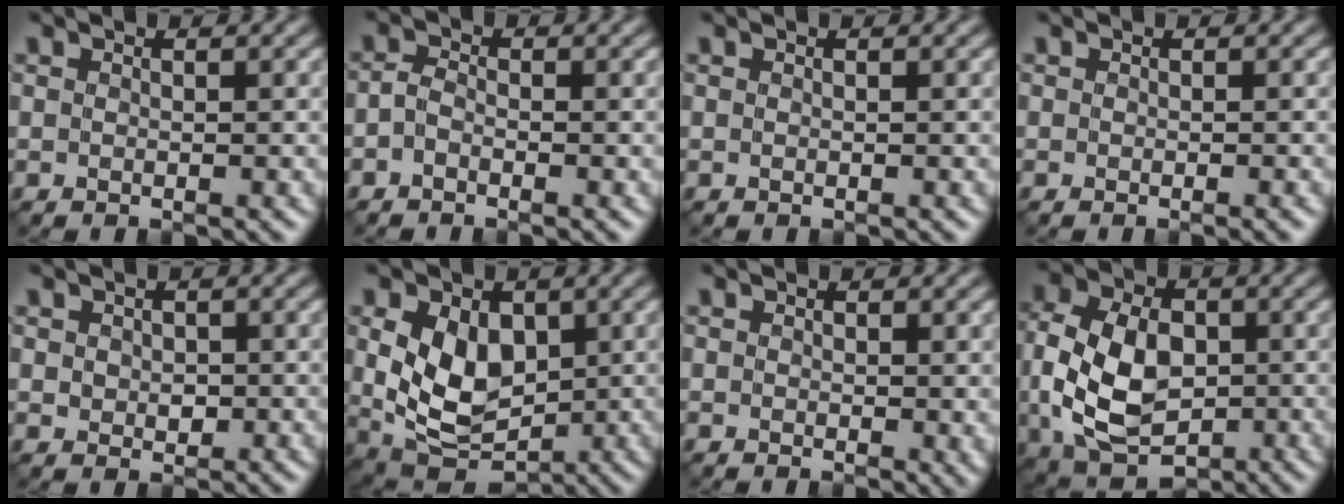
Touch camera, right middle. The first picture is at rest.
{"total": 1.3, "force": [-0.8, 0.6, 0.8], "torque": [-0.020, -0.001, -0.019]}
{"total": 0.0}
{"total": 0.7, "force": [-0.5, 0.1, 0.5], "torque": [-0.008, -0.007, -0.005]}
{"total": 1.4, "force": [0.2, 1.2, 0.6], "torque": [-0.012, -0.005, 0.005]}
{"total": 7.4, "force": [0.6, 5.2, 5.3], "torque": [-0.113, -0.012, 0.014]}
{"total": 1.3, "force": [0.2, 0.6, 1.1], "torque": [-0.007, -0.006, 0.002]}
{"total": 9.5, "force": [-1.0, 6.5, 6.8], "torque": [-0.154, -0.005, -0.027]}